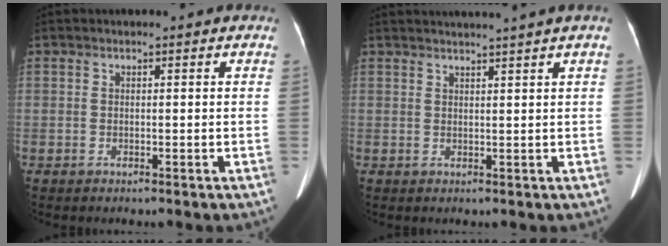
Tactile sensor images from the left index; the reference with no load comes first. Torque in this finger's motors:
{"motor_torque": [0.80, -1.34, 0.19, 0.10]}